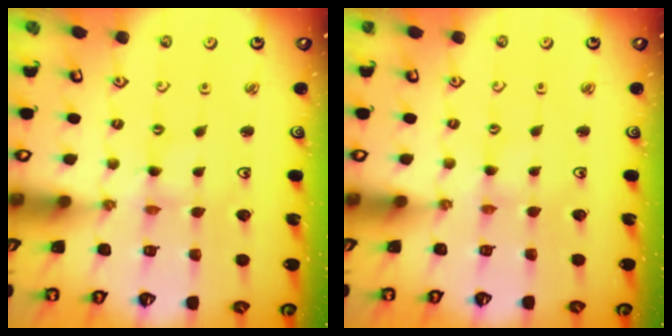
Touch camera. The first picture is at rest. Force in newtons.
{"total": 0.0}